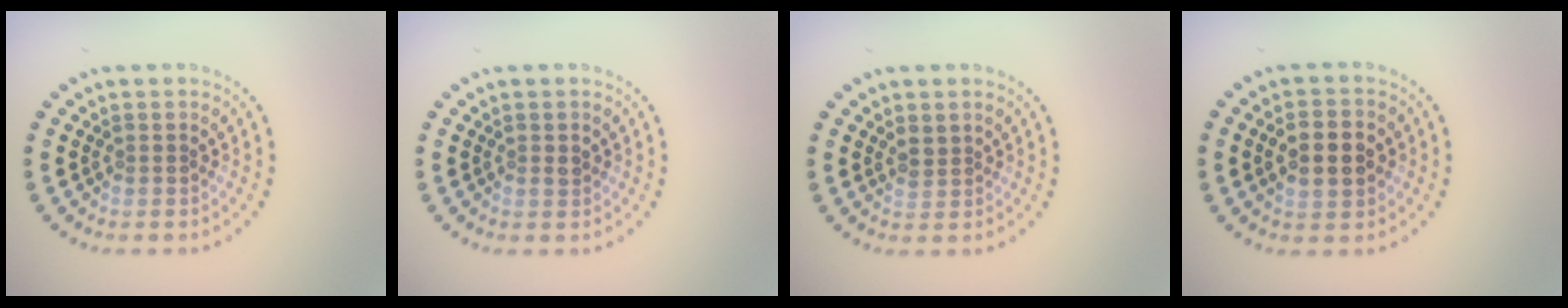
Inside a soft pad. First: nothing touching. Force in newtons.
{"total": 0.7, "press": 0.7, "slide": 0.0}
{"total": 0.9, "press": 0.7, "slide": 0.6}
{"total": 4.9, "press": 4.9, "slide": 0.2}